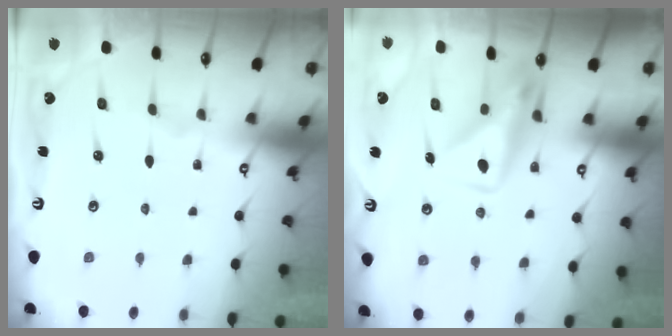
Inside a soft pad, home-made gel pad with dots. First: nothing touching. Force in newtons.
{"total": 9.3, "press": 9.3, "slide": 0.6}